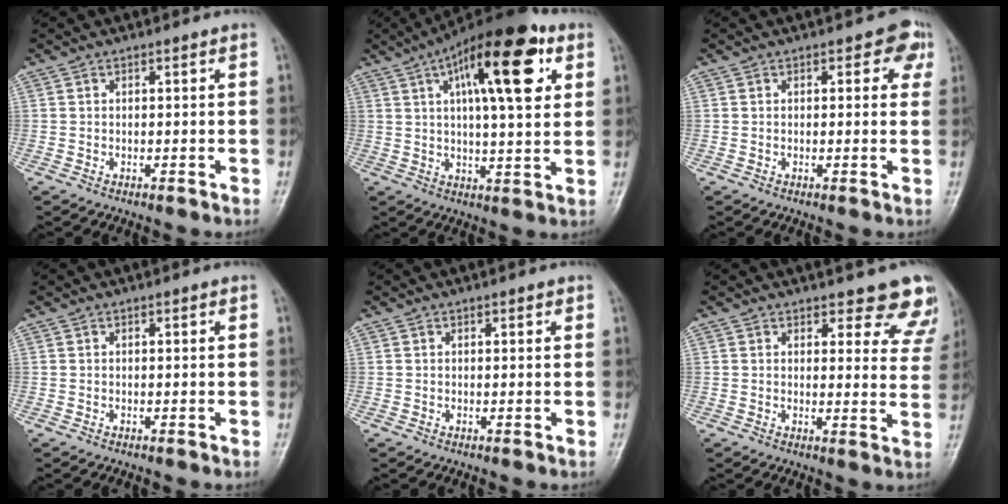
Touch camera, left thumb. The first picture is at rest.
{"total": 19.3, "force": [7.2, 6.5, 16.7], "torque": [-0.235, -0.001, 0.101]}
{"total": 3.8, "force": [1.5, 2.3, 2.6], "torque": [0.005, 0.000, 0.007]}
{"total": 0.0}
{"total": 0.8, "force": [0.5, 0.3, 0.5], "torque": [-0.006, -0.001, 0.005]}
{"total": 10.1, "force": [8.9, 3.9, 2.8], "torque": [0.024, -0.053, 0.076]}